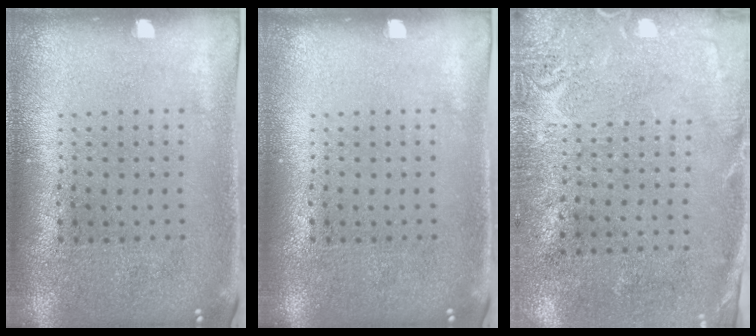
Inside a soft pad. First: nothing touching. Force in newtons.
{"total": 0.0}
{"total": 2.7, "press": 2.3, "slide": 1.5}